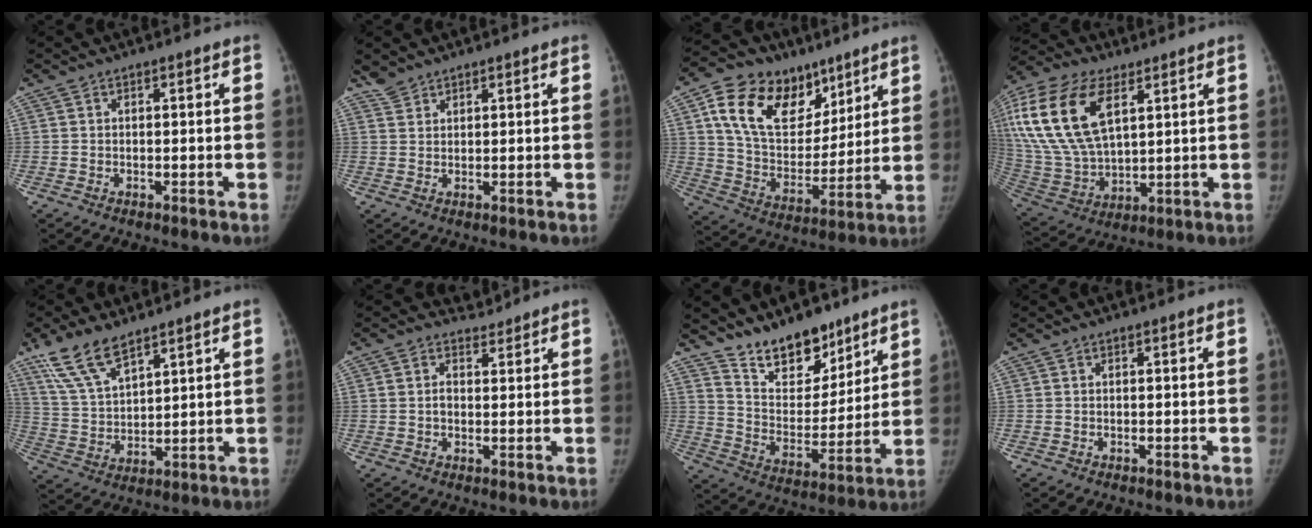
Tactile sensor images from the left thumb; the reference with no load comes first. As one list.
[{"total": 2.5, "force": [2.3, 0.9, 0.1], "torque": [0.006, -0.003, 0.042]}, {"total": 22.0, "force": [11.4, 14.1, 12.4], "torque": [-0.176, -0.031, 0.203]}, {"total": 22.3, "force": [8.4, 11.9, 17.0], "torque": [-0.356, -0.012, 0.163]}, {"total": 11.0, "force": [7.9, 4.2, 6.4], "torque": [-0.115, -0.031, 0.166]}, {"total": 2.6, "force": [2.0, 1.6, 0.7], "torque": [-0.006, -0.007, 0.033]}, {"total": 14.7, "force": [11.5, 6.8, 5.9], "torque": [-0.048, -0.085, 0.206]}, {"total": 0.0}]